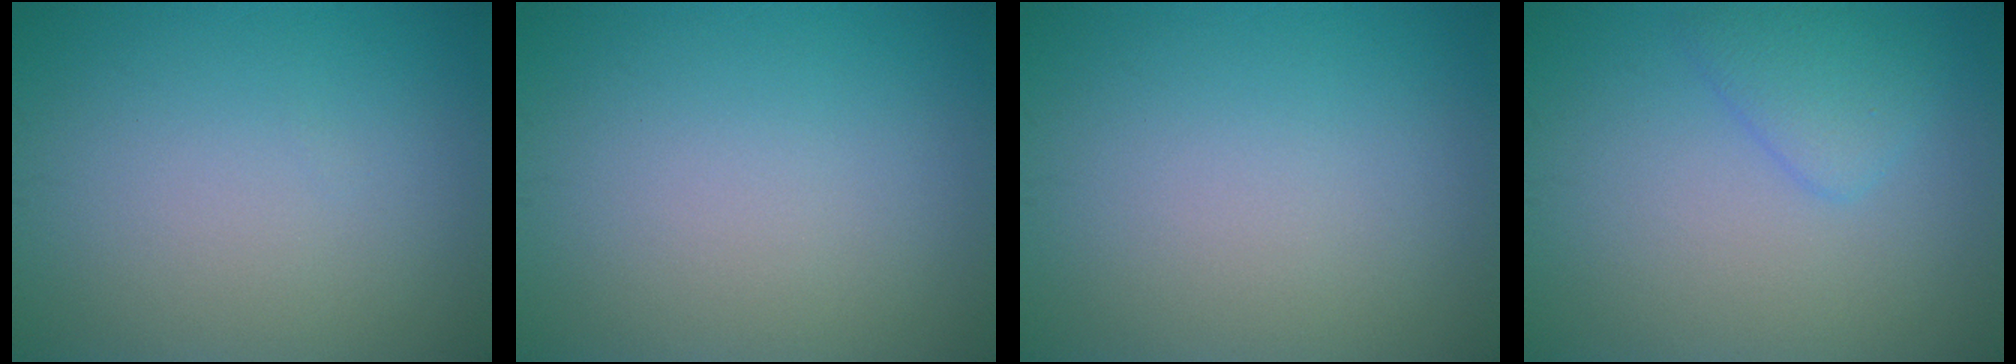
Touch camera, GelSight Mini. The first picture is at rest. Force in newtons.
{"total": 0.0}
{"total": 0.0}
{"total": 2.3, "press": 2.3, "slide": 0.2}